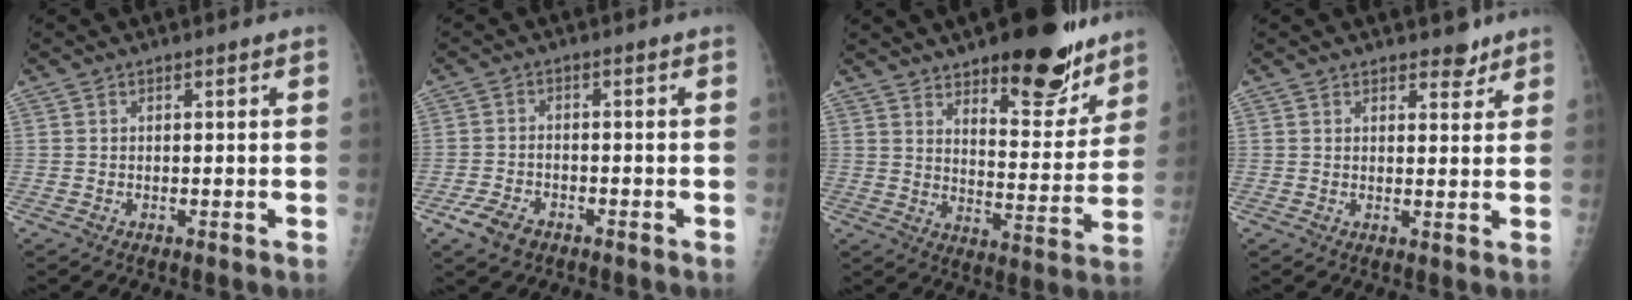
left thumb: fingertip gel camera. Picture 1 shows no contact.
{"total": 4.8, "force": [-2.9, 2.7, 2.6], "torque": [-0.056, 0.009, -0.051]}
{"total": 18.7, "force": [12.9, 7.0, 11.6], "torque": [-0.108, -0.085, 0.188]}
{"total": 3.3, "force": [2.6, 1.6, 1.3], "torque": [0.003, -0.016, 0.036]}